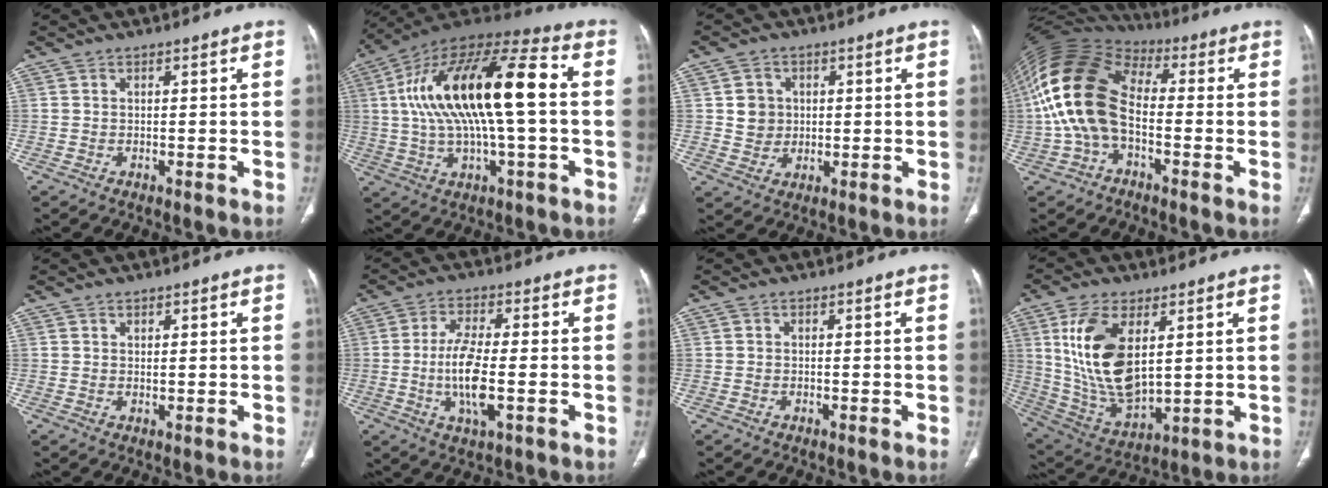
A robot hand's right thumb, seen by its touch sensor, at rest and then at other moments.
{"total": 24.5, "force": [1.9, 8.5, 22.9], "torque": [-0.425, 0.035, 0.023]}
{"total": 5.1, "force": [0.8, 4.8, 1.7], "torque": [-0.004, 0.000, 0.017]}
{"total": 16.8, "force": [-1.4, 10.2, 13.2], "torque": [-0.267, 0.033, -0.036]}
{"total": 1.0, "force": [0.8, 0.5, 0.4], "torque": [0.000, -0.005, 0.012]}
{"total": 9.0, "force": [-1.4, 2.5, 8.5], "torque": [-0.176, -0.003, -0.028]}
{"total": 0.0}
{"total": 17.2, "force": [5.0, 8.6, 14.1], "torque": [-0.271, -0.024, 0.112]}